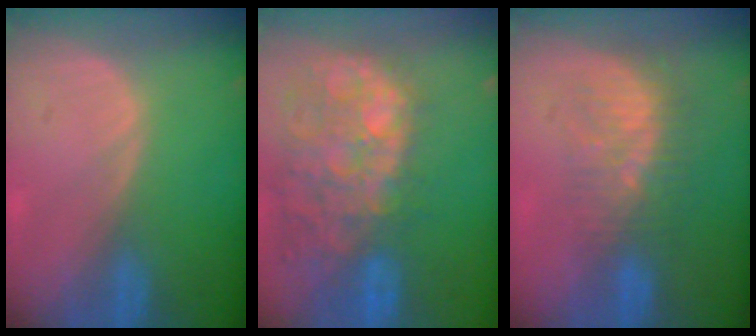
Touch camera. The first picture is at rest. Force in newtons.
{"total": 14.1, "press": 11.6, "slide": 8.1}
{"total": 7.8, "press": 7.0, "slide": 3.3}